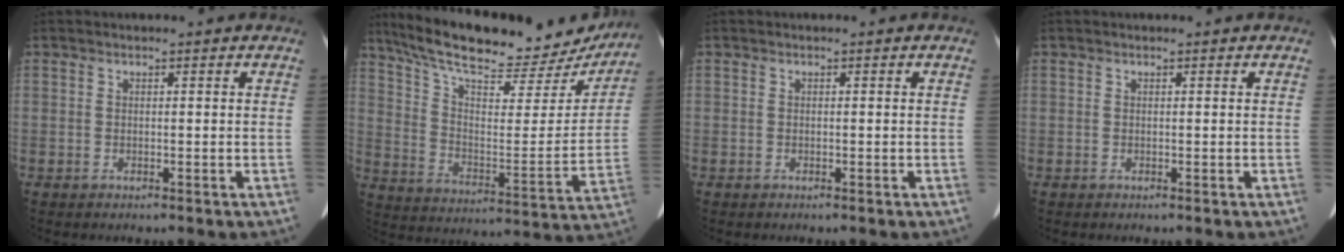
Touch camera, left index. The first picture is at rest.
{"total": 24.8, "force": [21.8, 6.6, 10.0], "torque": [-0.164, -0.015, 0.308]}
{"total": 0.0}
{"total": 0.0}